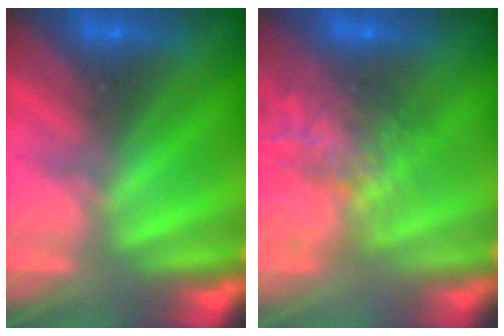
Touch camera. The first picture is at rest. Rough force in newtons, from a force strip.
{"total": 7.1}